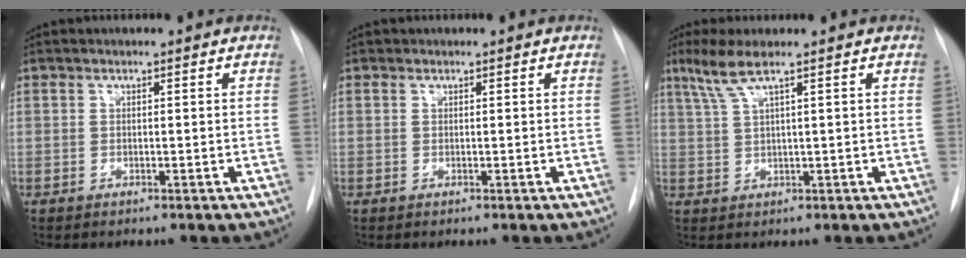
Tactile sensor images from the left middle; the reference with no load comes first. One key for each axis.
{"total": 0.0}
{"total": 4.4, "fx": 2.7, "fy": -0.2, "fz": 3.6, "tx": -0.086, "ty": 0.010, "tz": 0.060}